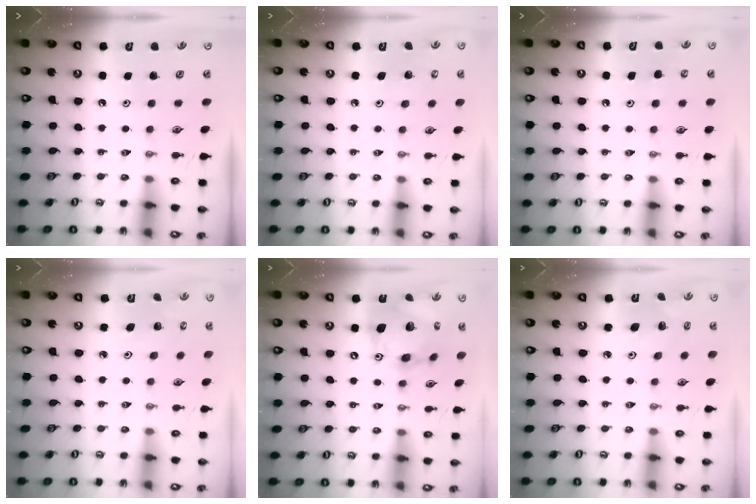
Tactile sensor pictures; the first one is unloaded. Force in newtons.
{"total": 3.3, "press": 3.3, "slide": 0.3}
{"total": 4.8, "press": 4.7, "slide": 1.0}
{"total": 2.5, "press": 2.5, "slide": 0.2}
{"total": 18.2, "press": 18.1, "slide": 2.3}
{"total": 4.1, "press": 3.5, "slide": 2.1}